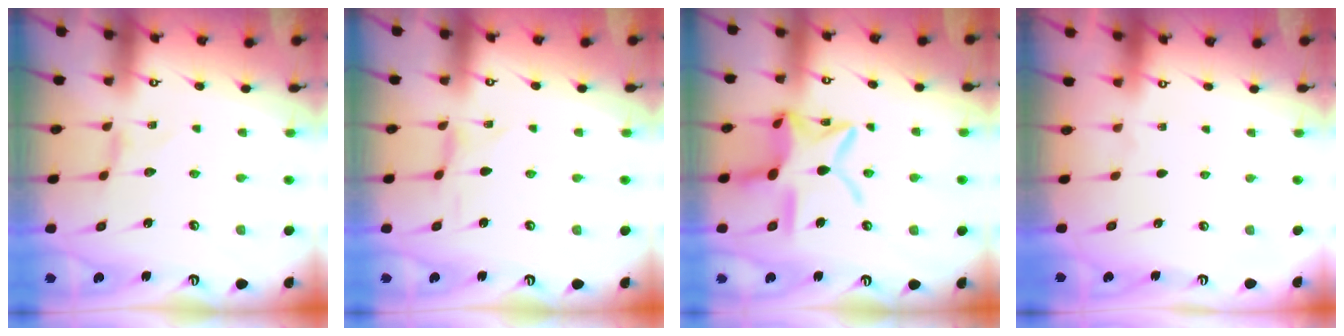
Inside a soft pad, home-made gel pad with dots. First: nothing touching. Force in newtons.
{"total": 0.0}
{"total": 15.4, "press": 15.4, "slide": 1.3}
{"total": 0.0}